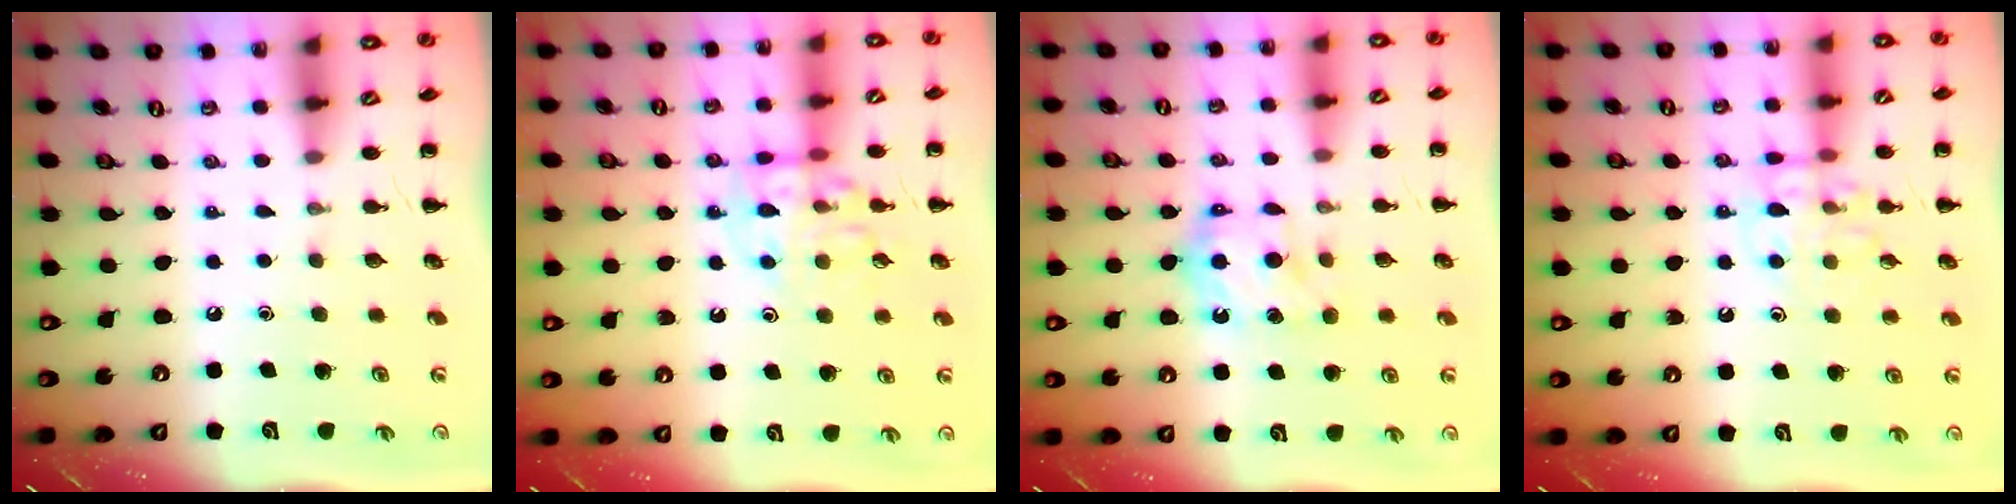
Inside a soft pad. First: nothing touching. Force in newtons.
{"total": 11.9, "press": 11.8, "slide": 1.2}
{"total": 8.6, "press": 8.5, "slide": 0.9}
{"total": 11.1, "press": 11.0, "slide": 1.2}